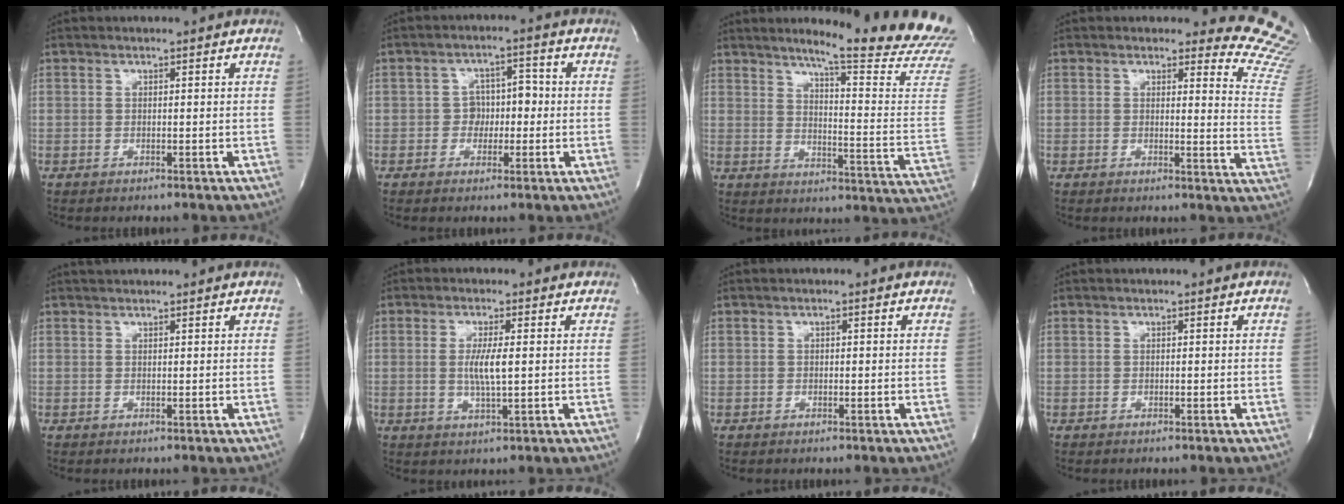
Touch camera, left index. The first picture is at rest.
{"total": 4.3, "force": [-0.8, 3.3, 2.6], "torque": [-0.035, 0.019, -0.014]}
{"total": 21.9, "force": [19.4, -1.3, 10.0], "torque": [-0.138, -0.125, 0.229]}
{"total": 11.9, "force": [11.7, 2.0, 0.8], "torque": [0.032, -0.130, 0.077]}
{"total": 2.6, "force": [2.5, 0.1, 0.6], "torque": [-0.010, 0.026, 0.039]}
{"total": 4.5, "force": [0.3, 0.4, 4.5], "torque": [-0.090, -0.006, 0.005]}
{"total": 0.0}
{"total": 0.0}